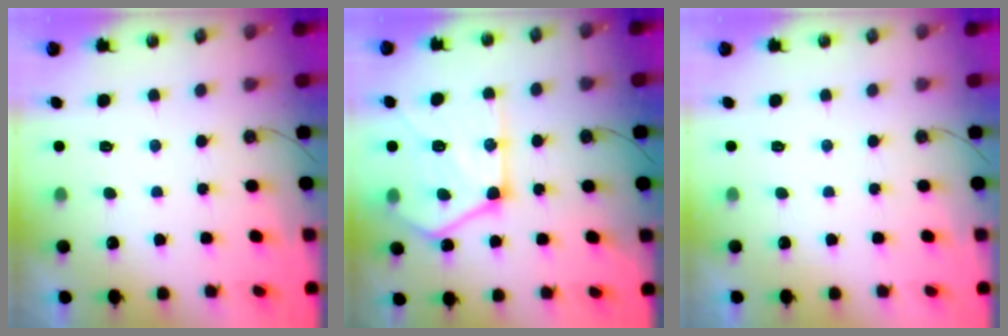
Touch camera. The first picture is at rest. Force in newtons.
{"total": 21.8, "press": 21.6, "slide": 2.2}
{"total": 0.0}